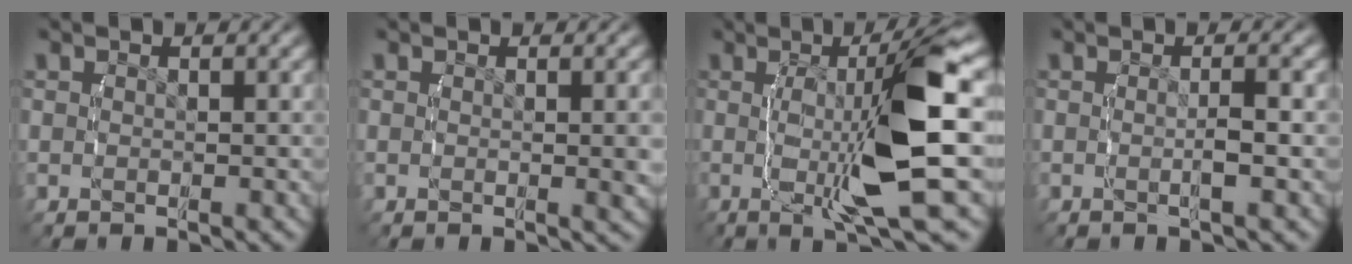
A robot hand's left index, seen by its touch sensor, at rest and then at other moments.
{"total": 1.1, "force": [0.1, -0.1, 1.1], "torque": [-0.015, -0.003, 0.002]}
{"total": 8.8, "force": [0.2, 0.8, 8.7], "torque": [-0.143, 0.000, 0.011]}
{"total": 1.8, "force": [-0.4, -0.4, 1.7], "torque": [-0.030, -0.001, -0.006]}